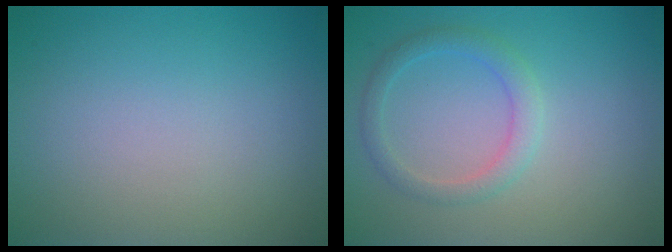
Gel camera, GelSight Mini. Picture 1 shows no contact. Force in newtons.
{"total": 2.2, "press": 2.2, "slide": 0.1}